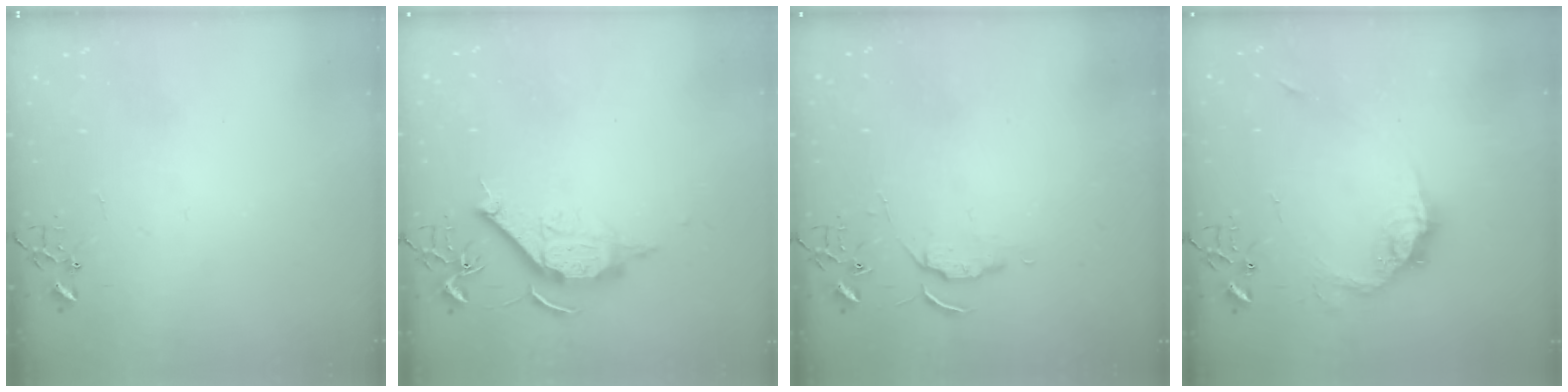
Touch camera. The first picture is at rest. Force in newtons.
{"total": 11.6, "press": 11.6, "slide": 1.2}
{"total": 5.1, "press": 5.0, "slide": 0.6}
{"total": 13.4, "press": 13.4, "slide": 1.1}